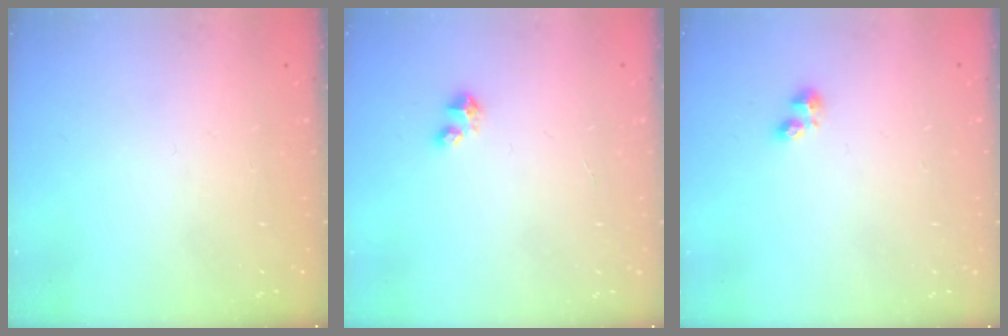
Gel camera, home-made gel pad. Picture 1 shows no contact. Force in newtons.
{"total": 2.6, "press": 2.6, "slide": 0.1}
{"total": 2.7, "press": 2.6, "slide": 0.6}